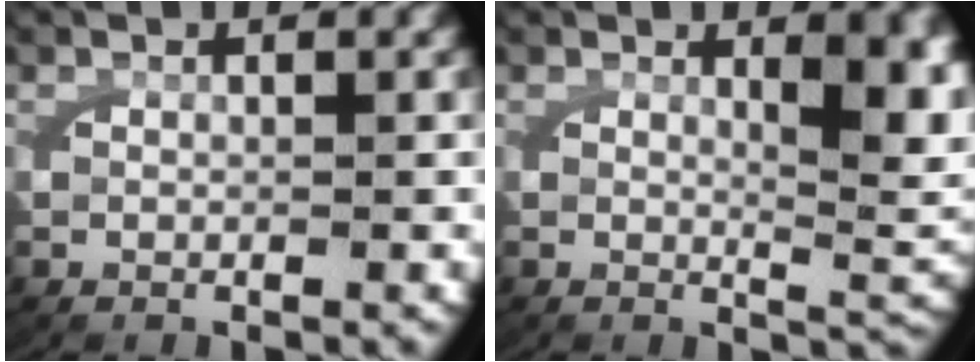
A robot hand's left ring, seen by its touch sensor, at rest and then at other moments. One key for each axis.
{"total": 4.7, "fx": 1.3, "fy": 1.3, "fz": 4.3, "tx": -0.053, "ty": -0.015, "tz": 0.021}